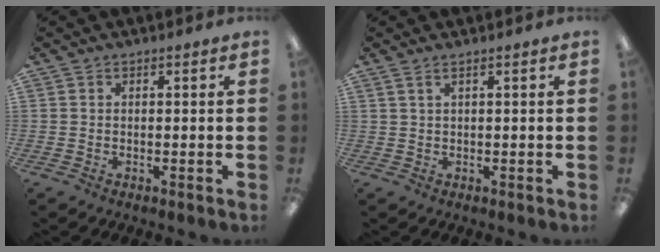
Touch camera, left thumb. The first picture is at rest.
{"total": 1.6, "force": [0.8, 0.3, 1.3], "torque": [-0.028, 0.000, 0.015]}